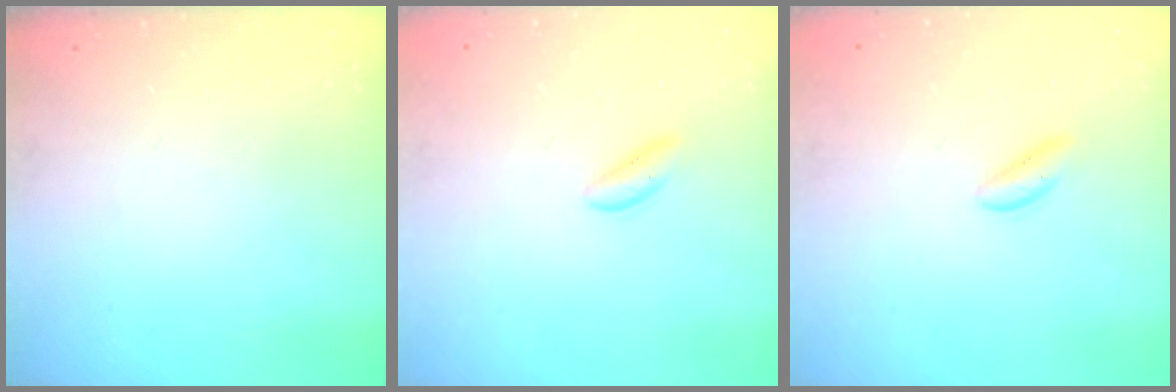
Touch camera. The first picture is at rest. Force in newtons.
{"total": 1.1, "press": 1.0, "slide": 0.3}
{"total": 1.1, "press": 1.0, "slide": 0.3}